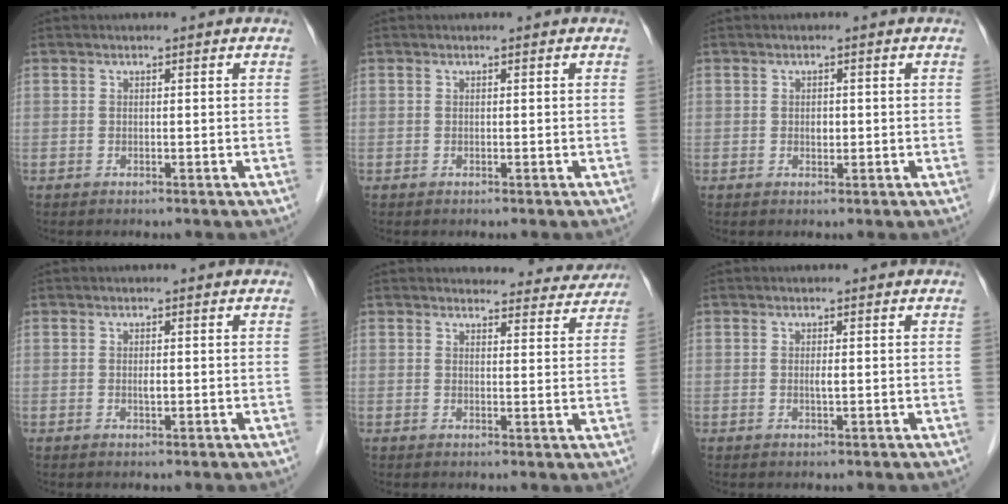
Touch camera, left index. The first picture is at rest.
{"total": 0.0}
{"total": 1.0, "force": [0.0, 0.7, 0.7], "torque": [-0.011, 0.000, 0.000]}
{"total": 0.8, "force": [0.1, 0.2, 0.7], "torque": [-0.012, -0.003, 0.000]}
{"total": 9.5, "force": [9.2, 2.3, 0.6], "torque": [0.026, -0.010, 0.084]}
{"total": 0.8, "force": [0.2, 0.1, 0.8], "torque": [-0.019, -0.003, 0.000]}